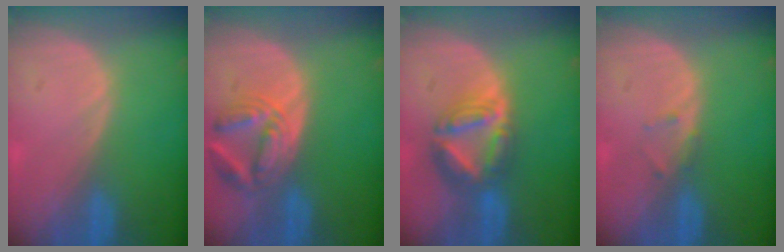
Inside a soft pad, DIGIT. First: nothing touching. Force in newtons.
{"total": 6.7, "press": 6.4, "slide": 2.1}
{"total": 8.1, "press": 6.9, "slide": 4.1}
{"total": 1.1, "press": 1.0, "slide": 0.2}